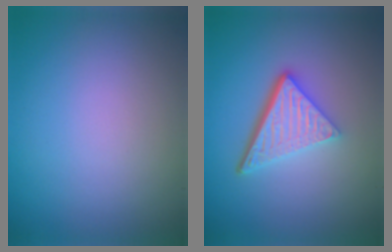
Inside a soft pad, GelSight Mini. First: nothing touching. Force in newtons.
{"total": 5.4, "press": 3.6, "slide": 4.0}